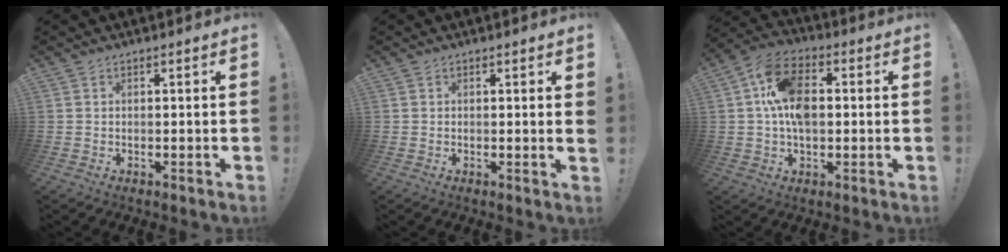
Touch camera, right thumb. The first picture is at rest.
{"total": 1.2, "force": [0.7, -0.3, 0.9], "torque": [-0.007, -0.005, 0.009]}
{"total": 14.3, "force": [1.1, 9.0, 11.0], "torque": [-0.210, 0.011, 0.017]}